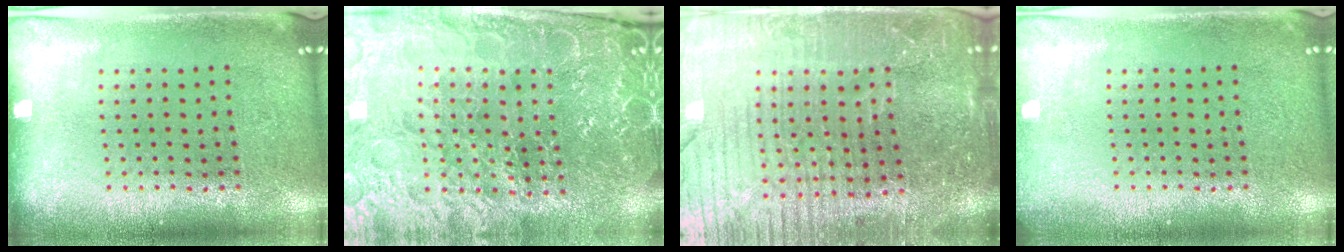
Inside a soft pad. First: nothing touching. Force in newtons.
{"total": 4.9, "press": 4.7, "slide": 1.4}
{"total": 6.1, "press": 5.4, "slide": 2.8}
{"total": 0.9, "press": 0.8, "slide": 0.2}